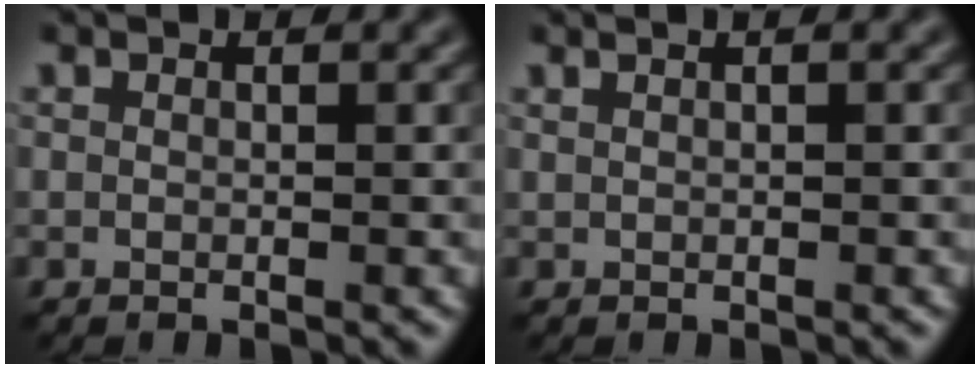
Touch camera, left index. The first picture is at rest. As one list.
[{"total": 2.0, "force": [1.1, 1.0, 1.3], "torque": [-0.005, 0.001, -0.004]}]